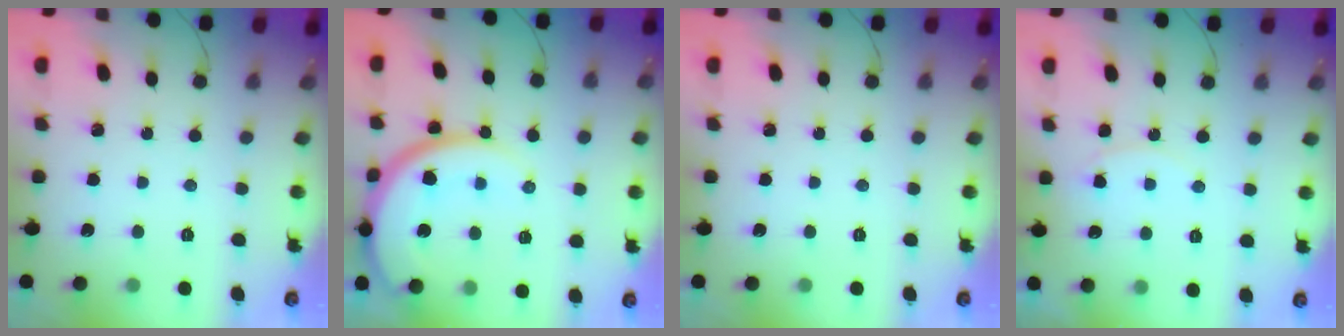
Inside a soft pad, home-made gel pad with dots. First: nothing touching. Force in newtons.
{"total": 15.2, "press": 15.1, "slide": 1.4}
{"total": 0.0}
{"total": 6.2, "press": 6.2, "slide": 0.6}